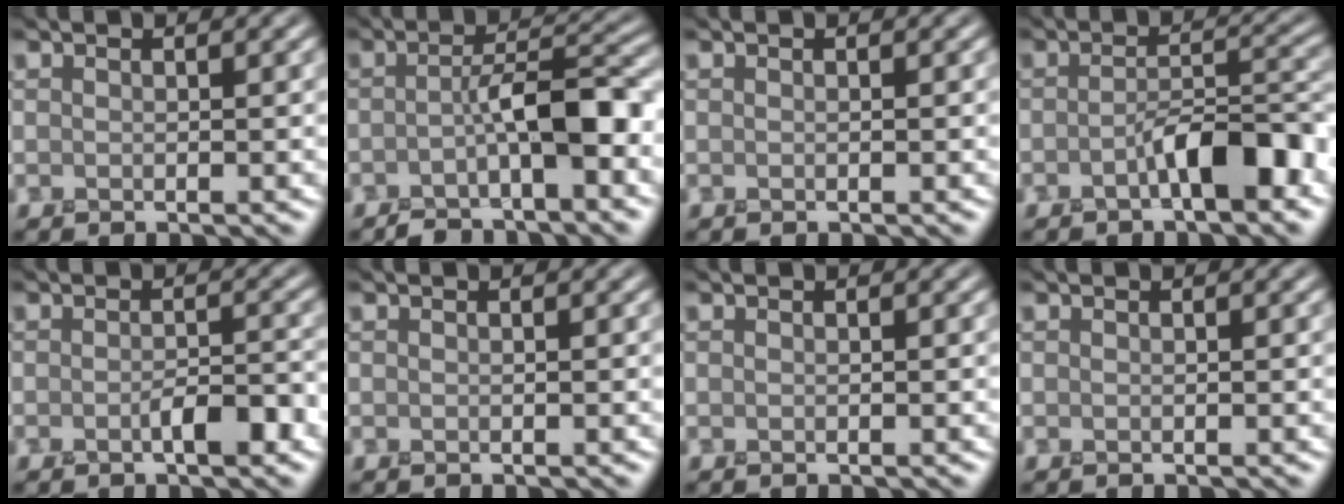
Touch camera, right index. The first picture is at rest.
{"total": 4.8, "force": [-2.0, 1.3, 4.1], "torque": [-0.062, 0.025, -0.038]}
{"total": 0.0}
{"total": 4.3, "force": [-2.1, 1.3, 3.5], "torque": [-0.055, 0.019, -0.035]}
{"total": 2.3, "force": [-1.0, 0.6, 2.0], "torque": [-0.031, 0.010, -0.019]}
{"total": 0.0}
{"total": 0.0}
{"total": 0.0}